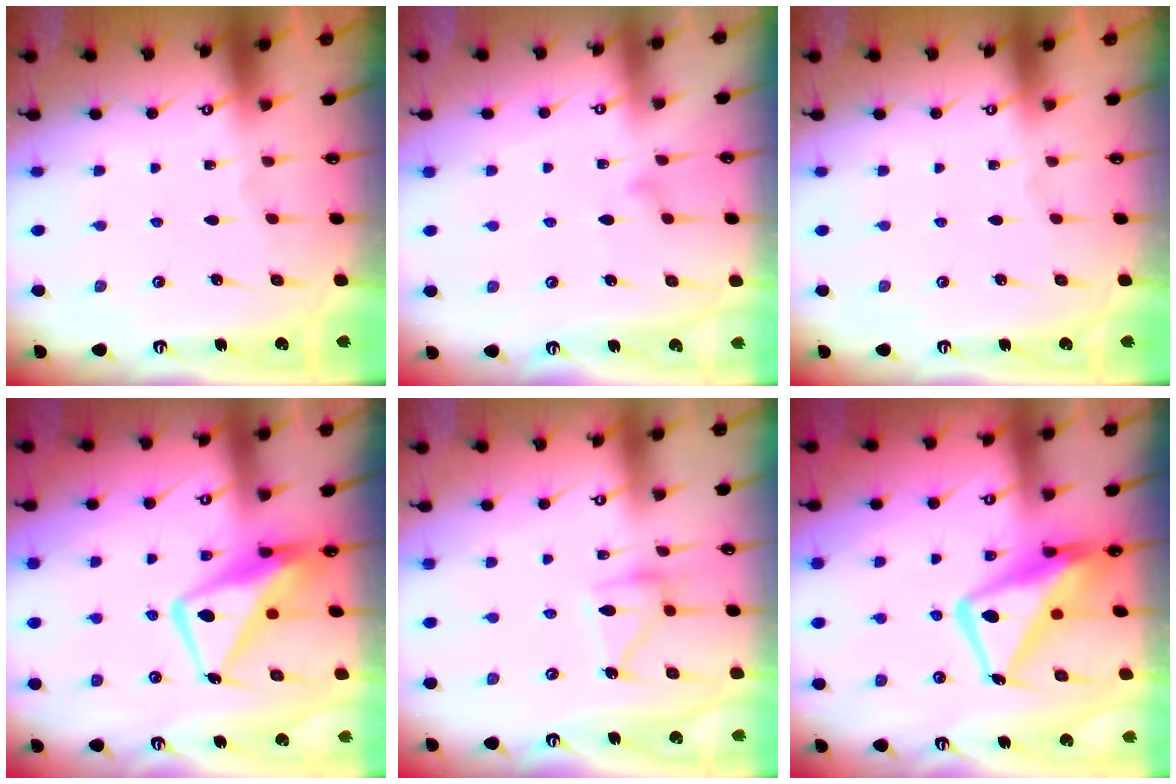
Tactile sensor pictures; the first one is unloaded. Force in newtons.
{"total": 9.0, "press": 9.0, "slide": 0.4}
{"total": 0.0}
{"total": 12.8, "press": 12.6, "slide": 1.8}
{"total": 13.0, "press": 12.9, "slide": 0.7}
{"total": 14.0, "press": 13.9, "slide": 1.6}